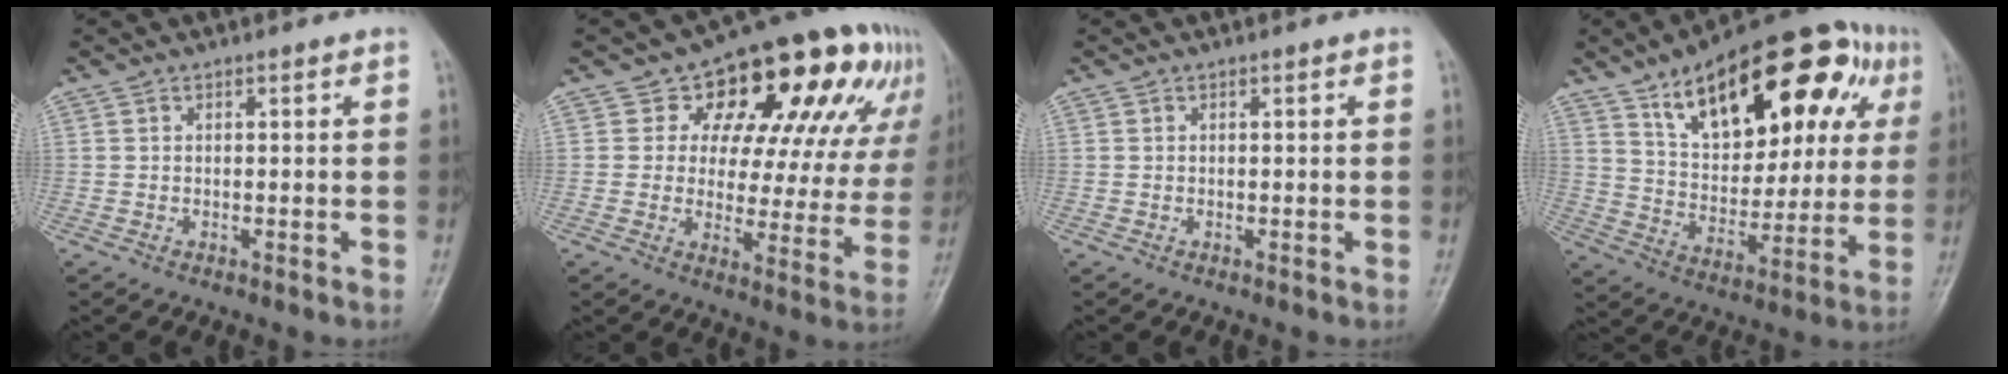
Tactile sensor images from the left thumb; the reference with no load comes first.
{"total": 21.4, "force": [10.5, 12.4, 13.9], "torque": [-0.128, -0.004, 0.135]}
{"total": 0.0}
{"total": 27.3, "force": [12.0, 13.9, 20.2], "torque": [-0.254, 0.002, 0.187]}